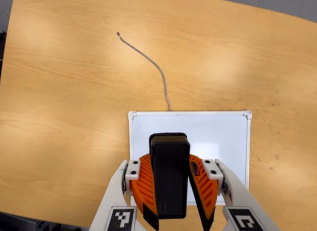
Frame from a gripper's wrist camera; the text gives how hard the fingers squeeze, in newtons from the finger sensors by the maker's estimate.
{"total": 10.6, "left": 10.2, "right": 11.0}